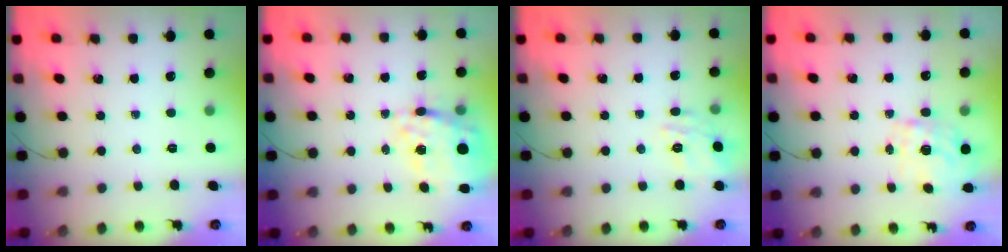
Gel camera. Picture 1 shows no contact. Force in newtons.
{"total": 18.6, "press": 18.2, "slide": 3.7}
{"total": 6.1, "press": 6.0, "slide": 1.1}
{"total": 1.4, "press": 1.2, "slide": 0.7}